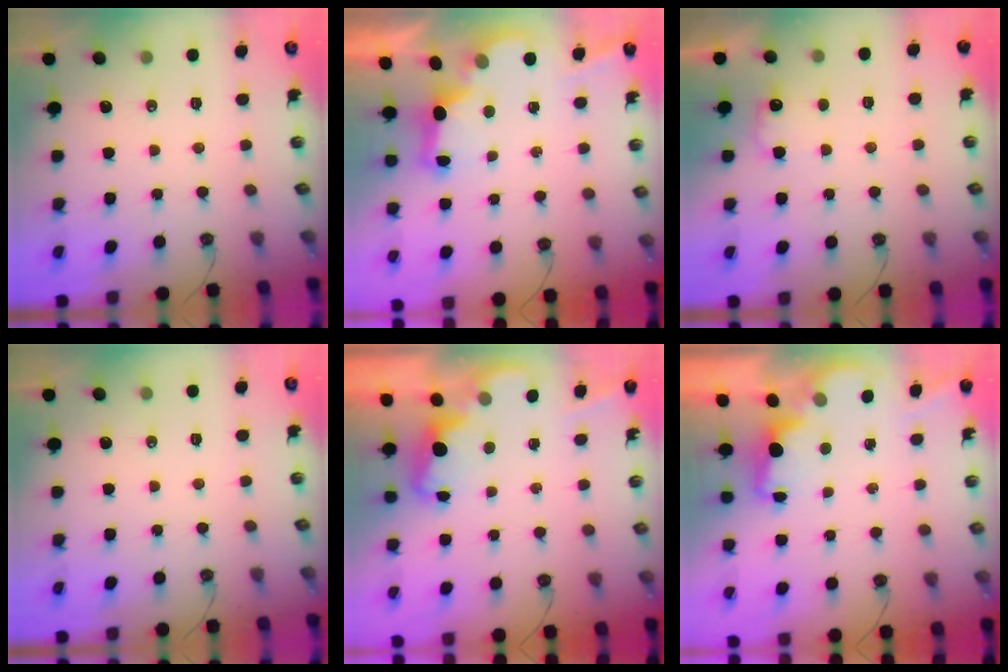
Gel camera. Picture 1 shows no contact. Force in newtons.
{"total": 2.9, "press": 2.8, "slide": 0.9}
{"total": 7.2, "press": 7.2, "slide": 0.6}
{"total": 0.0}
{"total": 2.2, "press": 2.1, "slide": 0.5}
{"total": 1.5, "press": 1.3, "slide": 0.7}